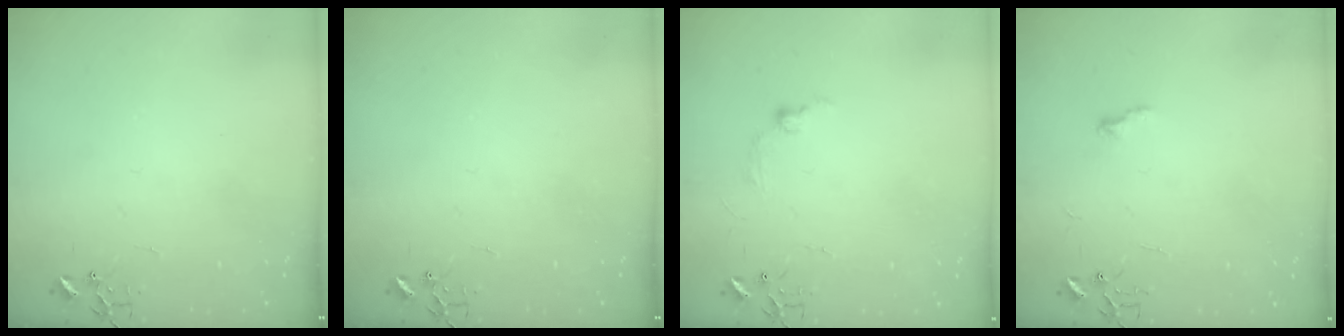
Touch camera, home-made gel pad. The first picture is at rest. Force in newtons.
{"total": 0.0}
{"total": 6.4, "press": 6.3, "slide": 0.9}
{"total": 4.7, "press": 4.7, "slide": 0.7}